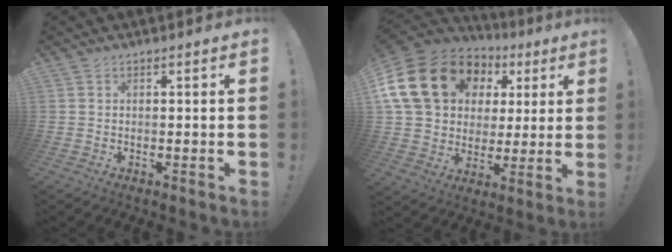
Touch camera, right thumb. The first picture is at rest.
{"total": 23.2, "force": [8.5, 16.8, 13.6], "torque": [-0.242, -0.019, 0.187]}